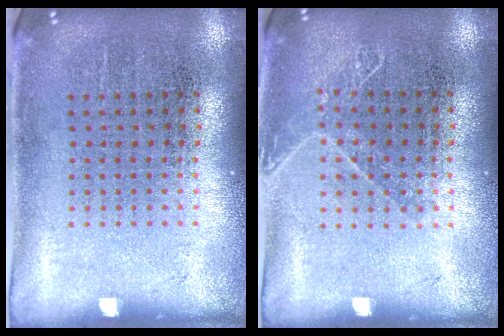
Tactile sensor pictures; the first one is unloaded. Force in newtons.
{"total": 1.0, "press": 0.9, "slide": 0.3}